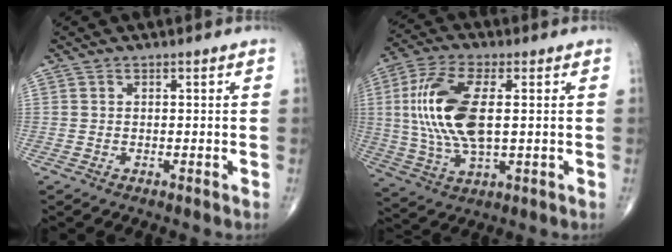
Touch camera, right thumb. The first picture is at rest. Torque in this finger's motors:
{"motor_torque": [0.83, 3.28, 1.72, 0.26, 0.73]}